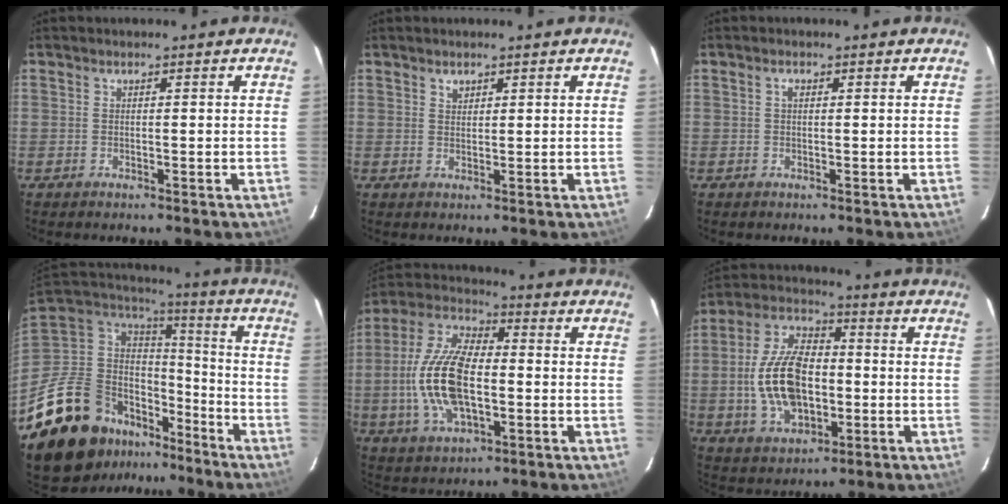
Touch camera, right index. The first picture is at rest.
{"total": 1.3, "force": [0.9, 0.9, 0.4], "torque": [-0.003, 0.003, 0.015]}
{"total": 0.9, "force": [0.2, 0.6, 0.6], "torque": [-0.011, 0.005, 0.002]}
{"total": 19.5, "force": [-13.5, 12.0, 7.3], "torque": [-0.180, 0.024, -0.215]}
{"total": 16.4, "force": [-2.3, 7.9, 14.1], "torque": [-0.300, 0.003, -0.043]}
{"total": 15.4, "force": [-2.0, 9.2, 12.2], "torque": [-0.249, 0.013, -0.027]}